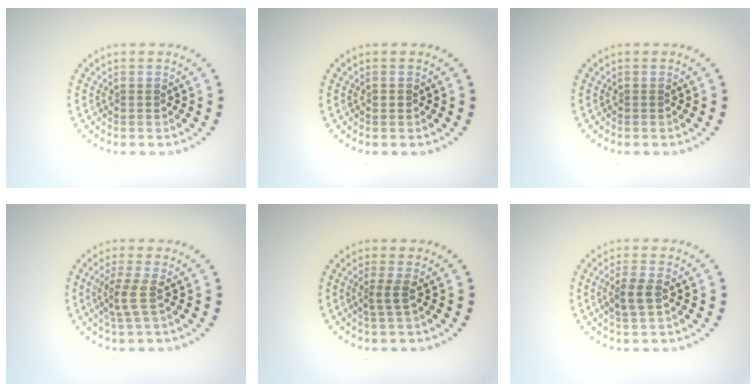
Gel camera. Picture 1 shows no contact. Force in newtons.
{"total": 0.6, "press": 0.6, "slide": 0.1}
{"total": 0.0}
{"total": 2.3, "press": 1.7, "slide": 1.5}
{"total": 1.6, "press": 1.0, "slide": 1.2}
{"total": 2.4, "press": 2.3, "slide": 0.5}